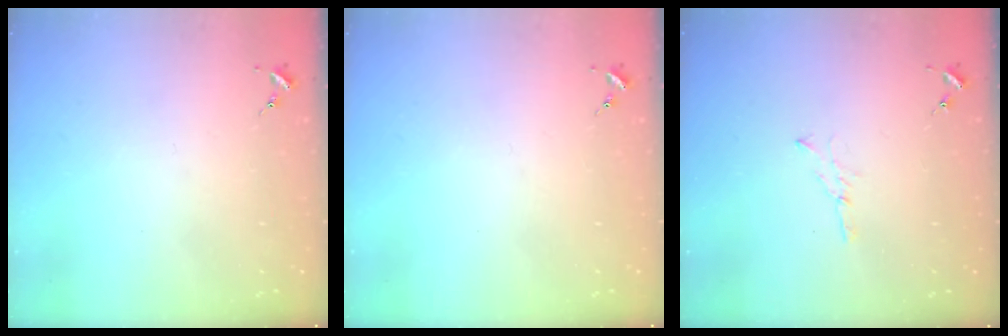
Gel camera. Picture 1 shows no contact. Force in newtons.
{"total": 0.0}
{"total": 2.8, "press": 2.8, "slide": 0.3}